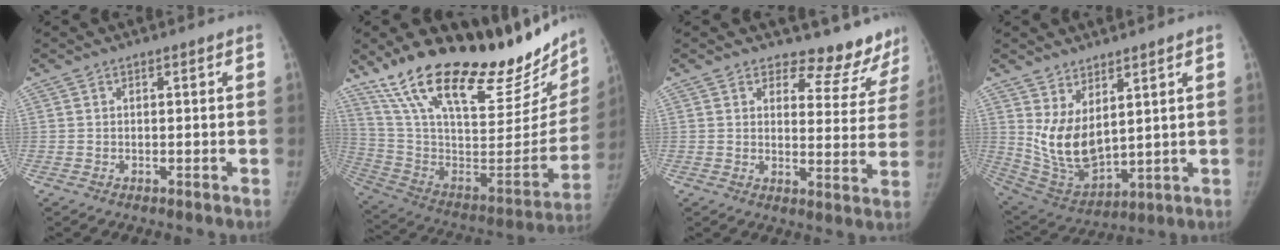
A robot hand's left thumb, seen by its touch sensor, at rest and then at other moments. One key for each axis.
{"total": 36.2, "fx": 26.9, "fy": 11.8, "fz": 21.2, "tx": -0.314, "ty": -0.109, "tz": 0.424}
{"total": 10.8, "fx": 10.1, "fy": 3.9, "fz": 0.7, "tx": 0.045, "ty": -0.090, "tz": 0.105}
{"total": 11.0, "fx": 4.0, "fy": 5.8, "fz": 8.5, "tx": -0.142, "ty": -0.036, "tz": 0.101}